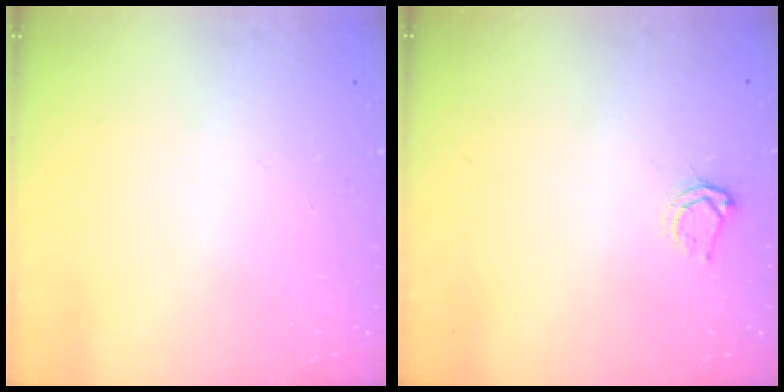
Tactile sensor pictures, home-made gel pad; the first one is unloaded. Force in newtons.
{"total": 3.5, "press": 3.5, "slide": 0.4}